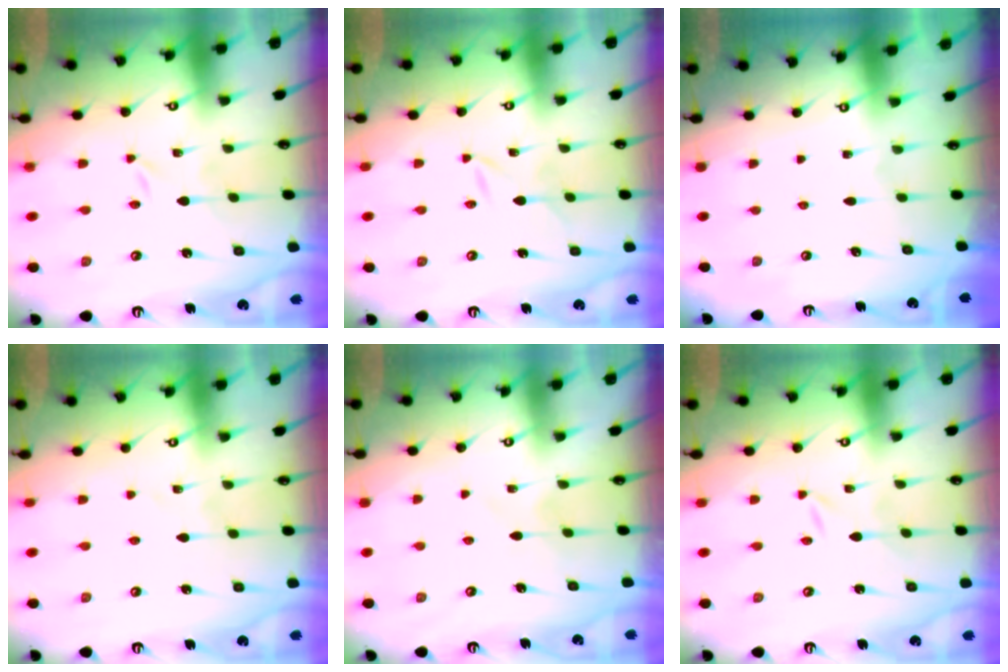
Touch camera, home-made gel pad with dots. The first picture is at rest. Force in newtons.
{"total": 2.5, "press": 2.4, "slide": 0.4}
{"total": 0.0}
{"total": 1.5, "press": 1.5, "slide": 0.2}
{"total": 4.1, "press": 4.0, "slide": 0.5}
{"total": 0.0}